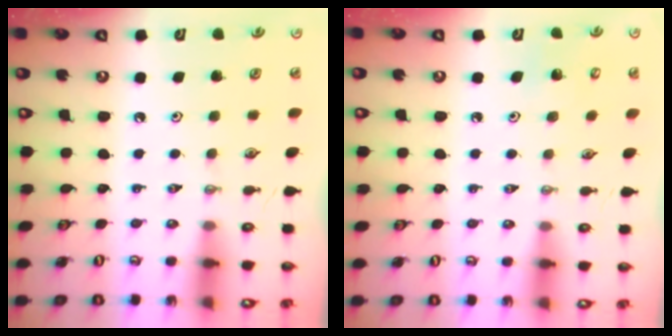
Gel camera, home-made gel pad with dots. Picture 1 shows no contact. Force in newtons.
{"total": 5.2, "press": 5.2, "slide": 0.4}